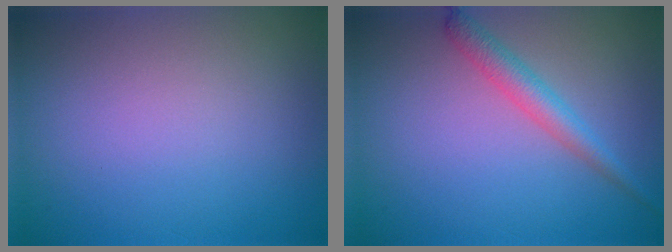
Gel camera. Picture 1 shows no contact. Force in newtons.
{"total": 2.5, "press": 2.5, "slide": 0.1}